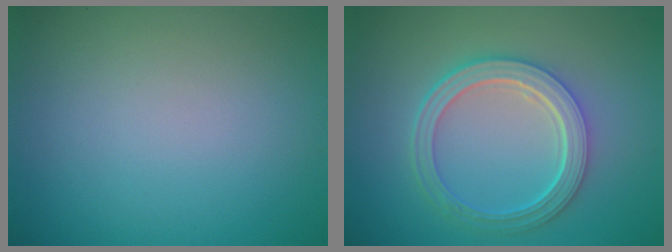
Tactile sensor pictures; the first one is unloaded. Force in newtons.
{"total": 5.1, "press": 3.9, "slide": 3.3}